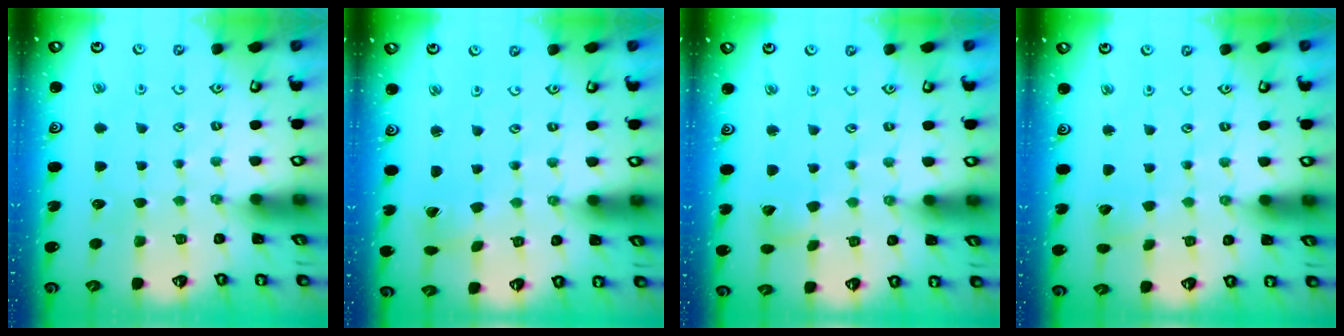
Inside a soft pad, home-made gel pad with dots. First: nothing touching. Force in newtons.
{"total": 0.9, "press": 0.9, "slide": 0.3}
{"total": 3.0, "press": 3.0, "slide": 0.2}
{"total": 2.4, "press": 2.4, "slide": 0.2}